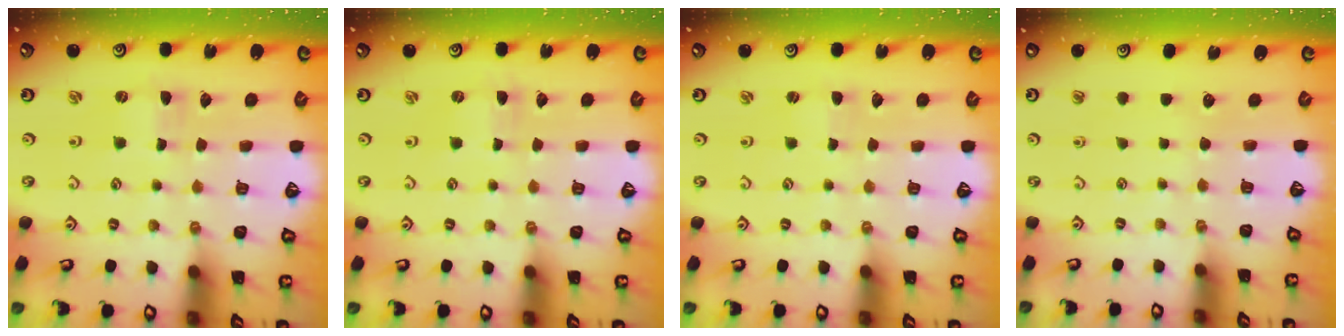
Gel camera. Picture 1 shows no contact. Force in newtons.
{"total": 0.0}
{"total": 0.5, "press": 0.5, "slide": 0.1}
{"total": 0.0}